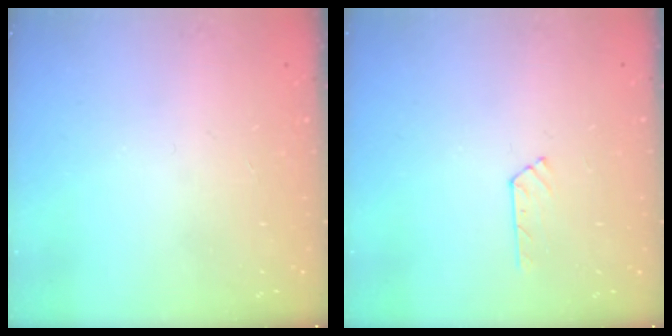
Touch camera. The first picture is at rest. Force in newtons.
{"total": 3.4, "press": 3.4, "slide": 0.5}